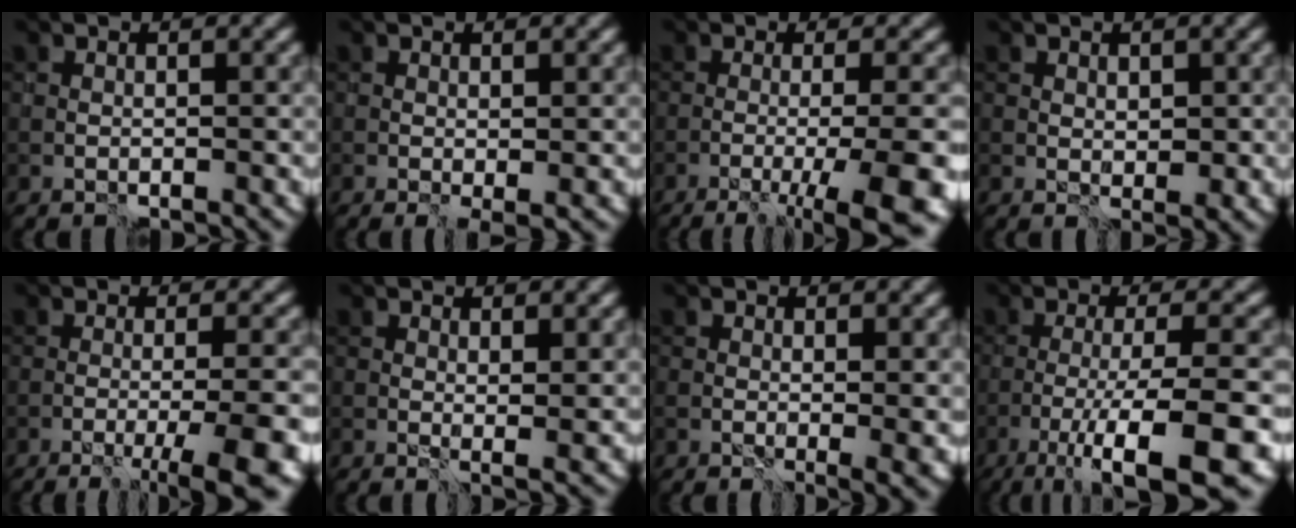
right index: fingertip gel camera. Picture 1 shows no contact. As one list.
[{"total": 1.2, "force": [0.1, 0.3, 1.2], "torque": [-0.021, -0.004, 0.001]}, {"total": 8.6, "force": [-4.3, 1.3, 7.4], "torque": [-0.090, -0.012, -0.061]}, {"total": 0.5, "force": [0.4, -0.1, 0.3], "torque": [0.001, -0.003, 0.010]}, {"total": 7.4, "force": [-4.1, 0.9, 6.1], "torque": [-0.071, -0.008, -0.059]}, {"total": 1.8, "force": [1.0, 0.1, 1.5], "torque": [-0.020, -0.004, 0.017]}, {"total": 3.0, "force": [0.1, 1.0, 2.8], "torque": [-0.034, -0.011, 0.004]}, {"total": 10.1, "force": [-5.2, 1.2, 8.6], "torque": [-0.121, 0.001, -0.089]}]